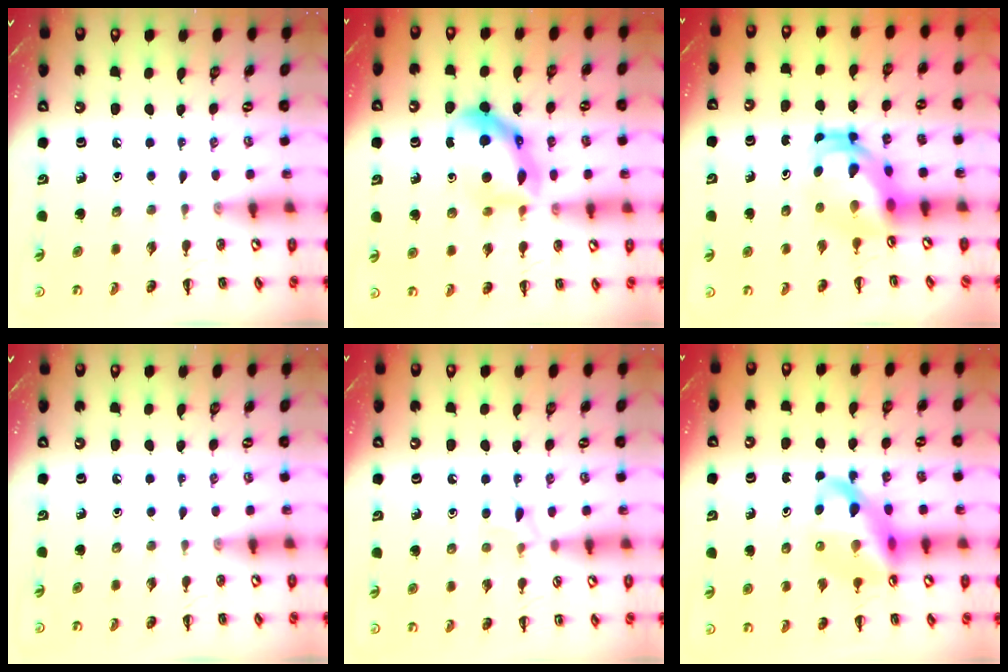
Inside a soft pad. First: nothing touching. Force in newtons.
{"total": 11.6, "press": 11.6, "slide": 0.2}
{"total": 6.2, "press": 5.9, "slide": 1.8}
{"total": 0.0}
{"total": 6.4, "press": 6.1, "slide": 1.9}
{"total": 12.5, "press": 11.9, "slide": 3.6}